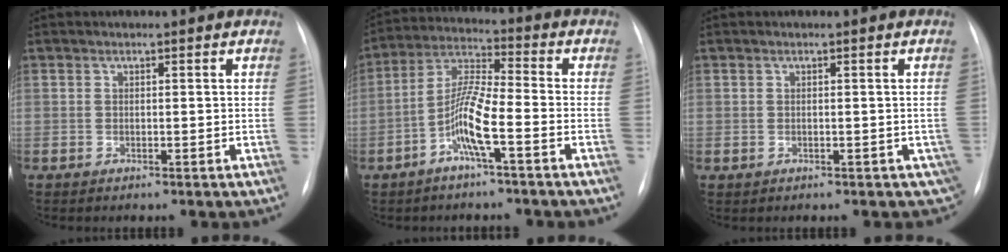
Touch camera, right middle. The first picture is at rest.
{"total": 8.2, "force": [-3.3, 0.6, 7.5], "torque": [-0.159, 0.010, -0.069]}
{"total": 2.4, "force": [-0.6, 1.8, 1.4], "torque": [-0.007, 0.006, 0.003]}